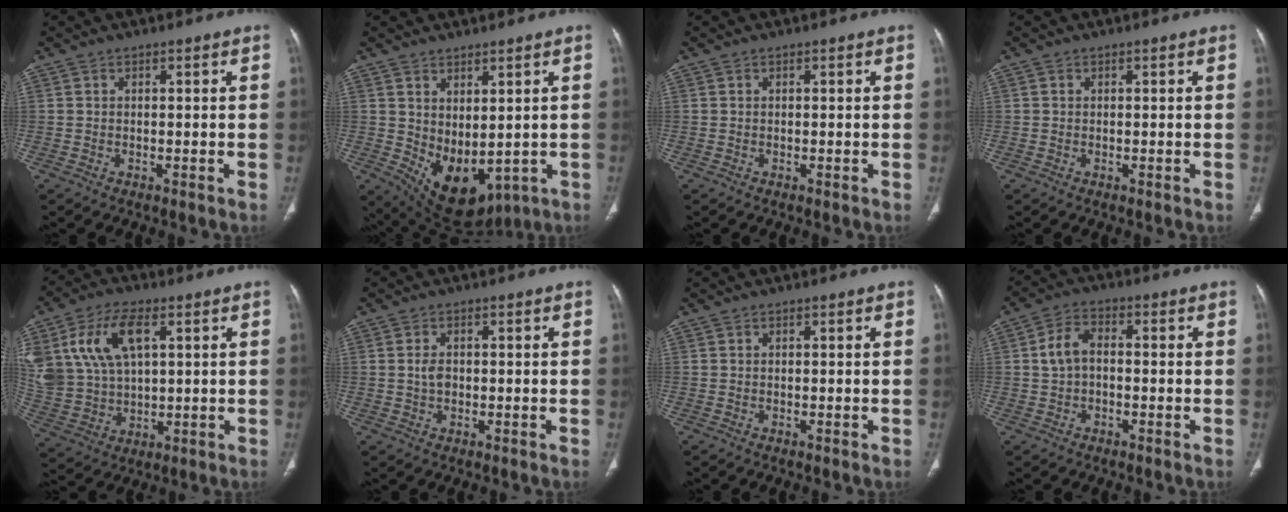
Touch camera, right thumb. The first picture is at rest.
{"total": 11.3, "force": [-0.4, 6.4, 9.3], "torque": [-0.131, -0.017, 0.030]}
{"total": 0.0}
{"total": 0.0}
{"total": 17.2, "force": [6.0, 10.1, 12.6], "torque": [-0.260, -0.005, 0.124]}
{"total": 2.4, "force": [0.0, 1.6, 1.8], "torque": [-0.033, 0.002, 0.001]}
{"total": 0.0}
{"total": 5.3, "force": [-0.2, 3.6, 3.9], "torque": [-0.073, 0.018, -0.012]}